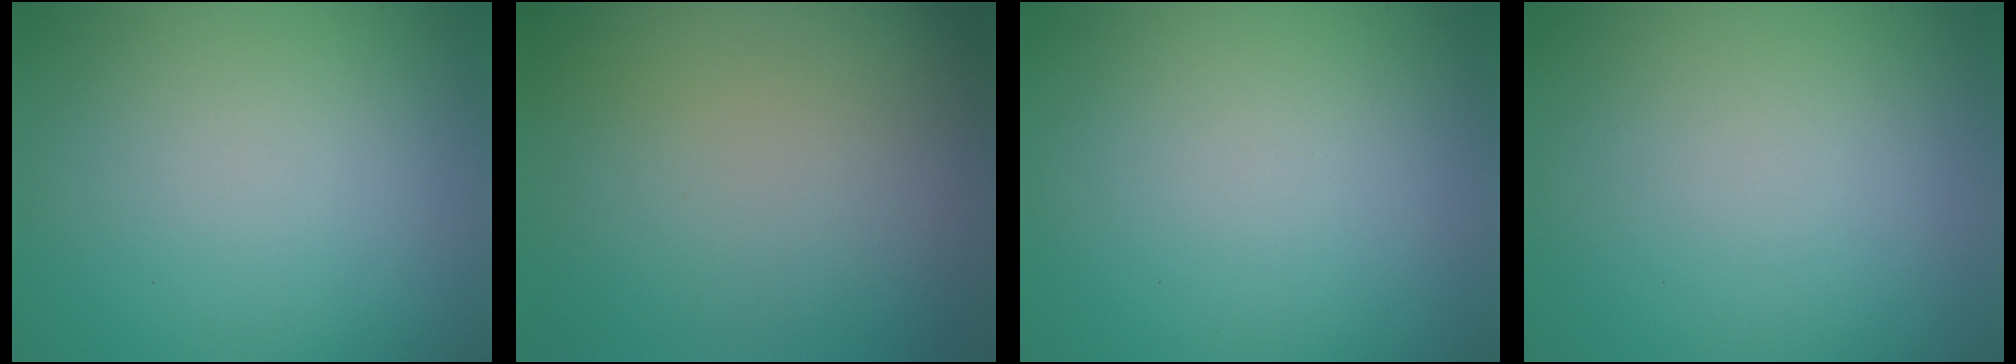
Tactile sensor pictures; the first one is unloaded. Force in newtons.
{"total": 0.0}
{"total": 0.0}
{"total": 0.0}